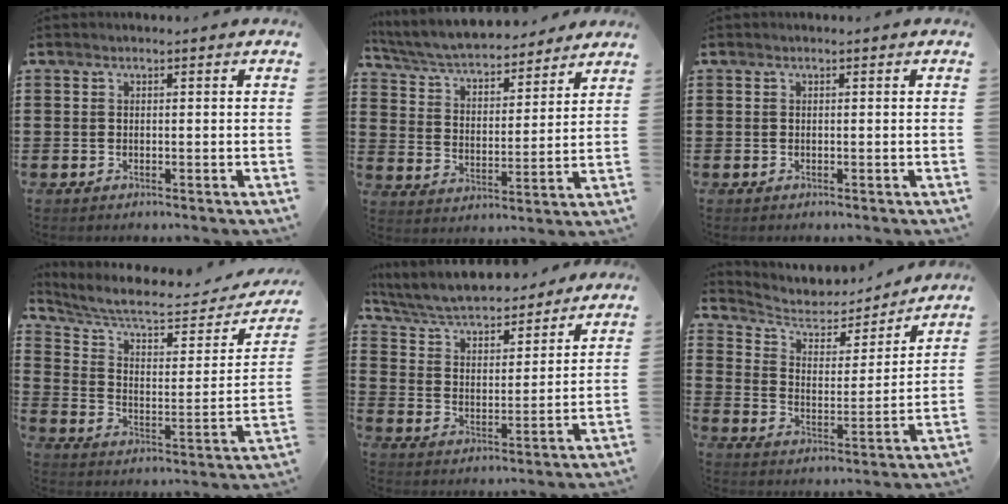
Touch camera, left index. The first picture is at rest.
{"total": 5.9, "force": [5.6, 0.7, 1.8], "torque": [-0.059, -0.035, 0.095]}
{"total": 0.0}
{"total": 7.7, "force": [6.2, 1.7, 4.2], "torque": [-0.099, -0.037, 0.103]}
{"total": 6.2, "force": [5.8, 0.9, 1.9], "torque": [-0.063, -0.037, 0.099]}
{"total": 5.1, "force": [4.4, 2.2, 1.4], "torque": [-0.055, -0.030, 0.071]}